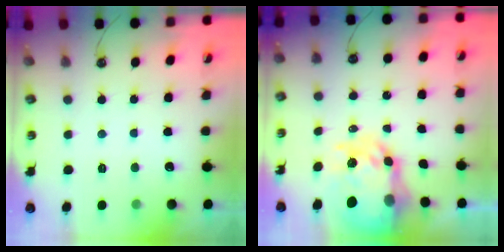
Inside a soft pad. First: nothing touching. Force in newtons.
{"total": 11.8, "press": 11.7, "slide": 1.0}